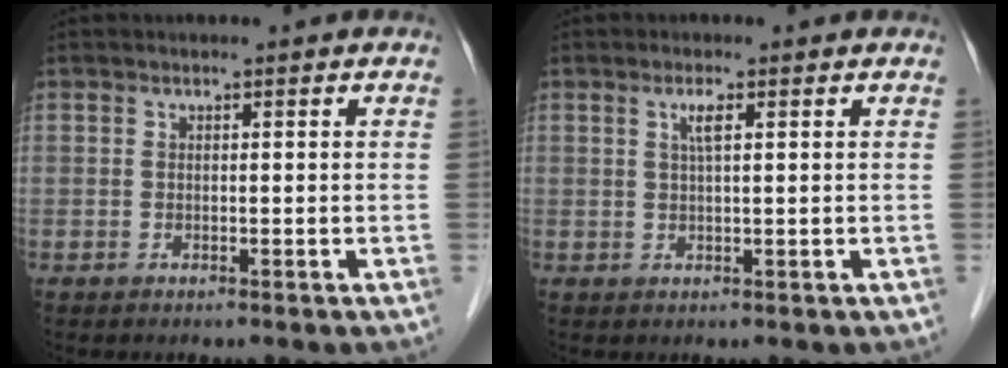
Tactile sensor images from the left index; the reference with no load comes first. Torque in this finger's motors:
{"motor_torque": [0.37, 0.31, 0.05, 0.04]}